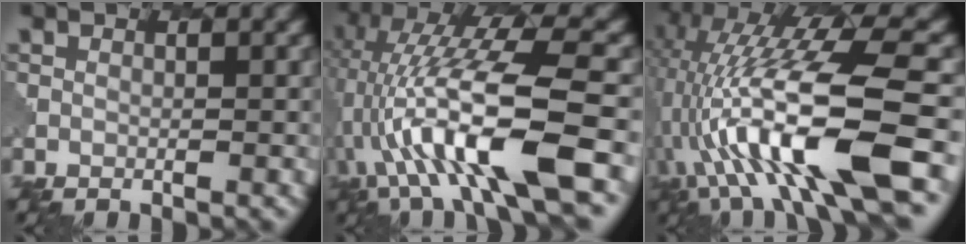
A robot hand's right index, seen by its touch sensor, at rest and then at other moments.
{"total": 12.2, "force": [-2.6, 3.0, 11.6], "torque": [-0.213, 0.015, -0.037]}
{"total": 14.0, "force": [-3.5, 3.7, 13.1], "torque": [-0.234, 0.024, -0.048]}